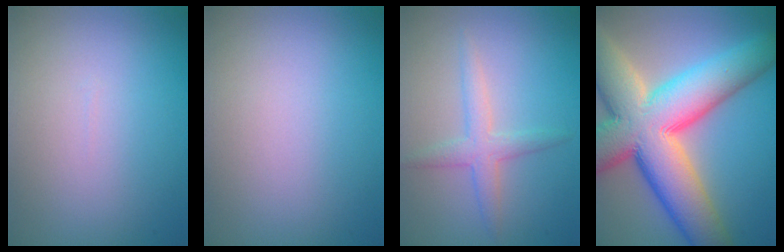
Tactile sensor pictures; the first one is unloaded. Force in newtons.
{"total": 0.0}
{"total": 2.5, "press": 2.5, "slide": 0.1}
{"total": 15.3, "press": 15.3, "slide": 1.1}